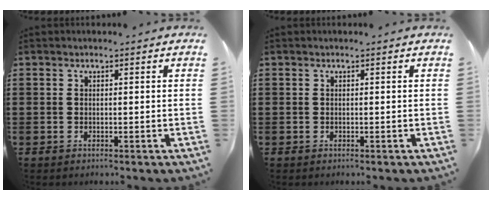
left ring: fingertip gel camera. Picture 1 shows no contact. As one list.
[{"total": 0.0}]